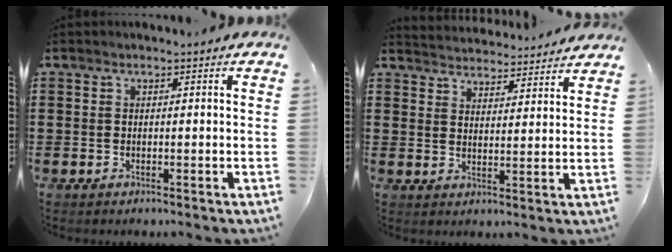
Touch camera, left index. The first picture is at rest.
{"total": 3.9, "force": [3.8, -0.1, -0.5], "torque": [-0.006, -0.023, 0.068]}